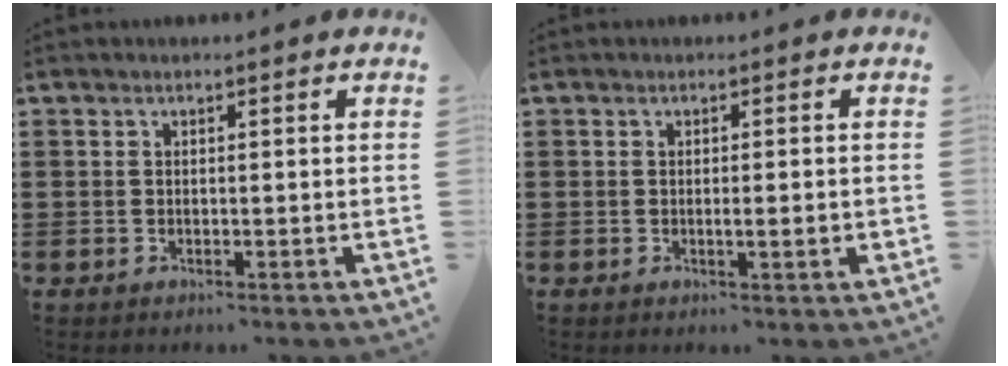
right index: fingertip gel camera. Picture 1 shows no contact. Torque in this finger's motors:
{"motor_torque": [0.95, 0.34, 0.02, 0.02]}